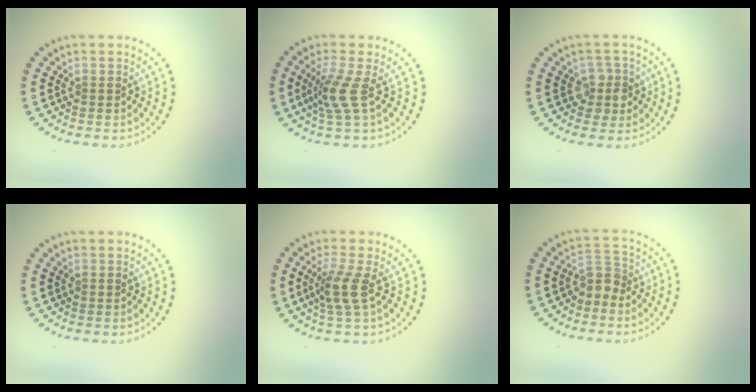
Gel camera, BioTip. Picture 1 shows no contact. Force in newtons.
{"total": 2.8, "press": 1.9, "slide": 2.0}
{"total": 2.4, "press": 2.2, "slide": 1.1}
{"total": 0.0}
{"total": 2.6, "press": 2.0, "slide": 1.8}
{"total": 2.2, "press": 1.7, "slide": 1.3}